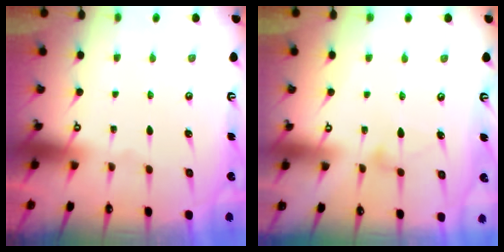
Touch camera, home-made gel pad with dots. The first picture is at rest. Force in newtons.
{"total": 5.8, "press": 5.8, "slide": 0.3}